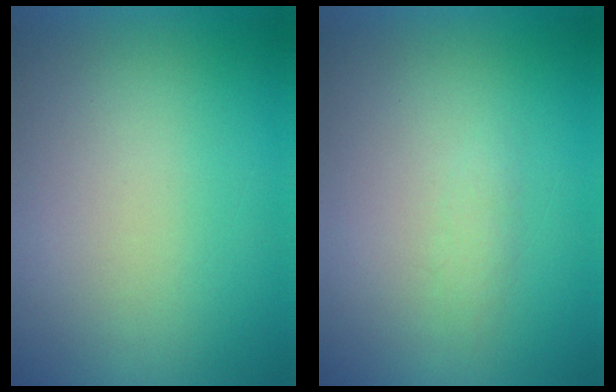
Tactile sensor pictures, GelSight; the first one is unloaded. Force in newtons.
{"total": 1.5}